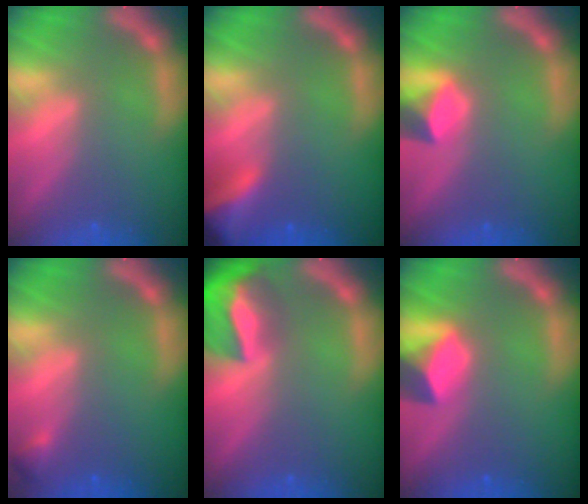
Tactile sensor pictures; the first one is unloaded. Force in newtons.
{"total": 6.5}
{"total": 3.0}
{"total": 0.9}
{"total": 9.0}
{"total": 4.4}